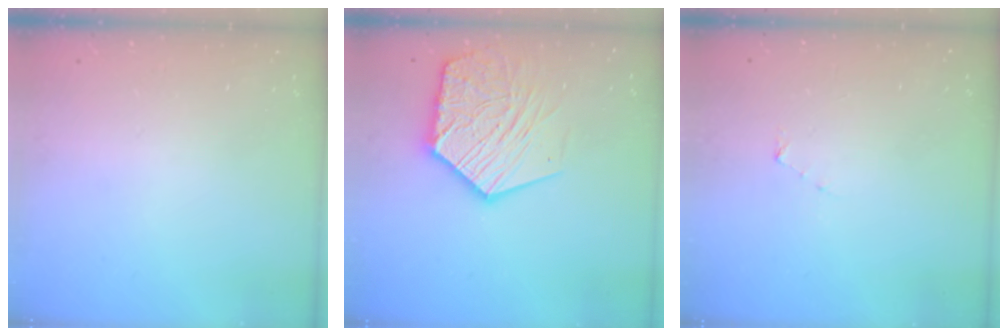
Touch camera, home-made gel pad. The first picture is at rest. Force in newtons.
{"total": 16.6, "press": 16.5, "slide": 1.6}
{"total": 3.5, "press": 3.4, "slide": 0.3}